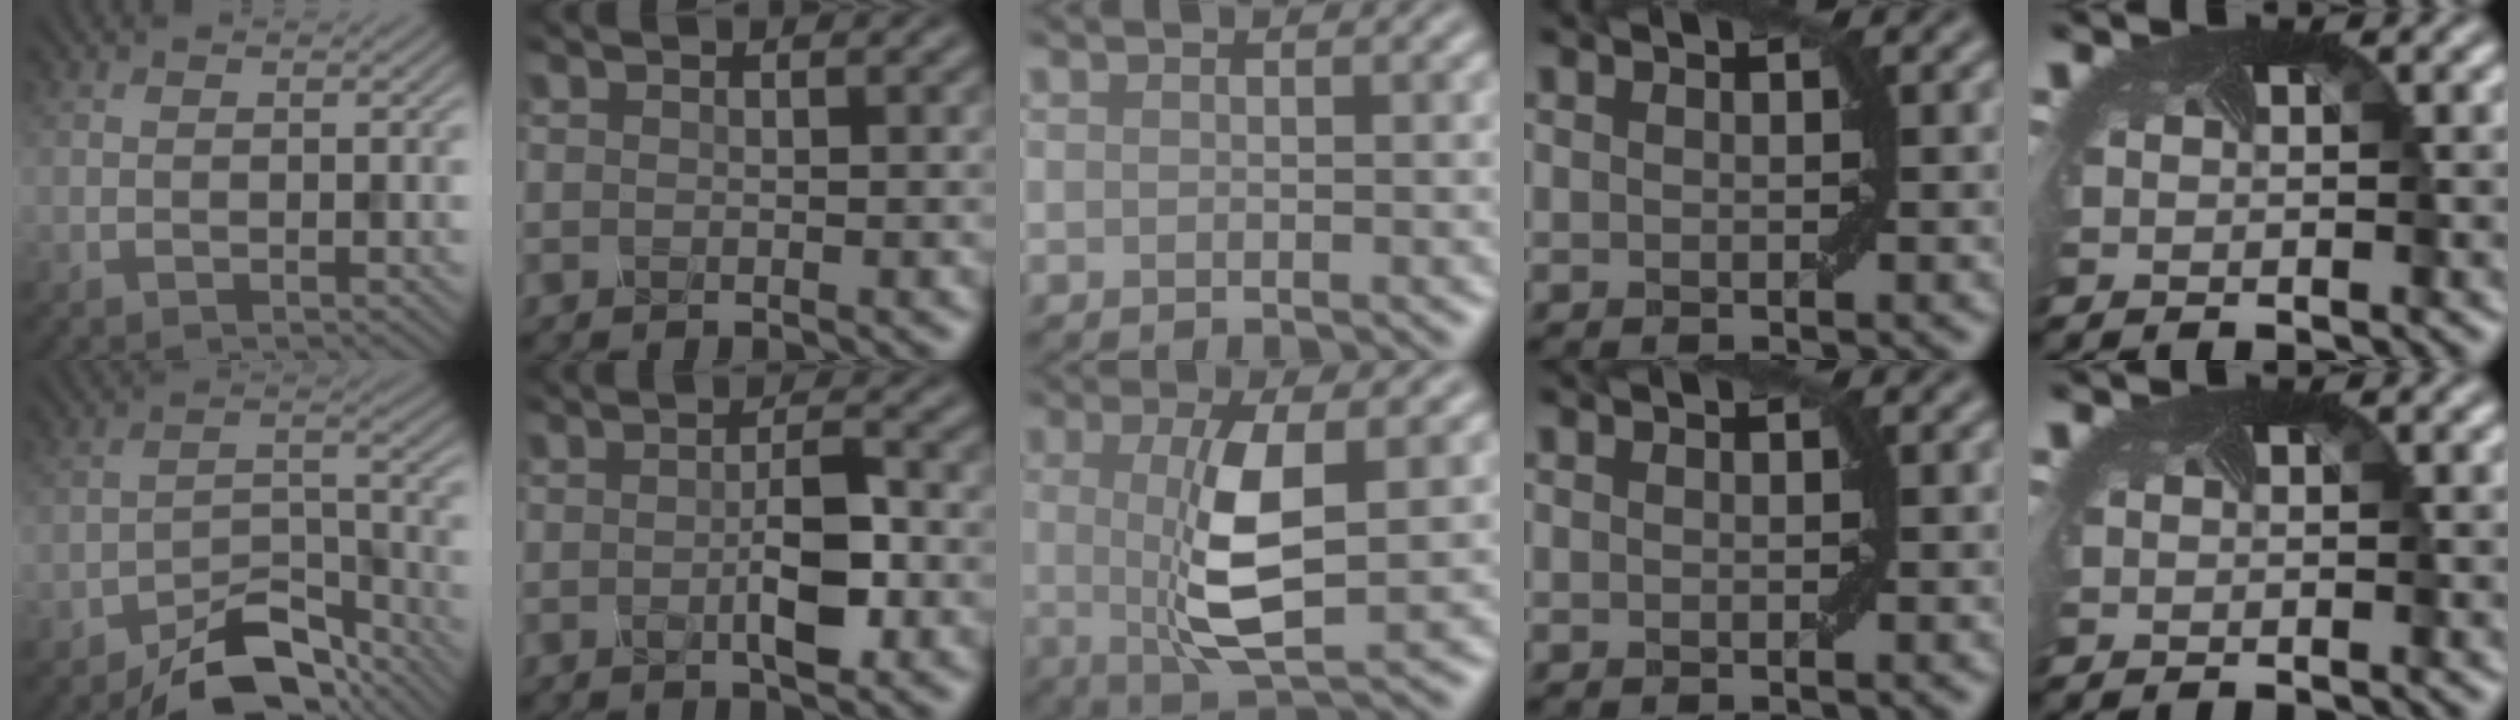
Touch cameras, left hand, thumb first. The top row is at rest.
{"thumb": {"total": 8.3, "force": [-6.6, 3.2, 3.8], "torque": [-0.050, 0.006, -0.123]}, "index": {"total": 2.7, "force": [-0.7, 0.4, 2.6], "torque": [-0.059, 0.000, -0.008]}, "middle": {"total": 6.4, "force": [0.1, 1.7, 6.1], "torque": [-0.121, -0.012, 0.006]}}